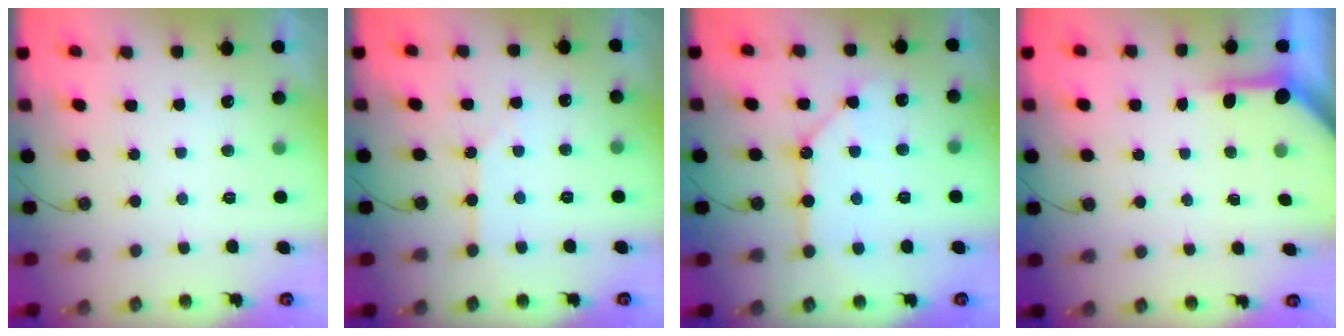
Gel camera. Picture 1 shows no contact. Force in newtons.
{"total": 2.1, "press": 2.1, "slide": 0.3}
{"total": 10.5, "press": 10.4, "slide": 0.9}
{"total": 4.0, "press": 4.0, "slide": 0.3}